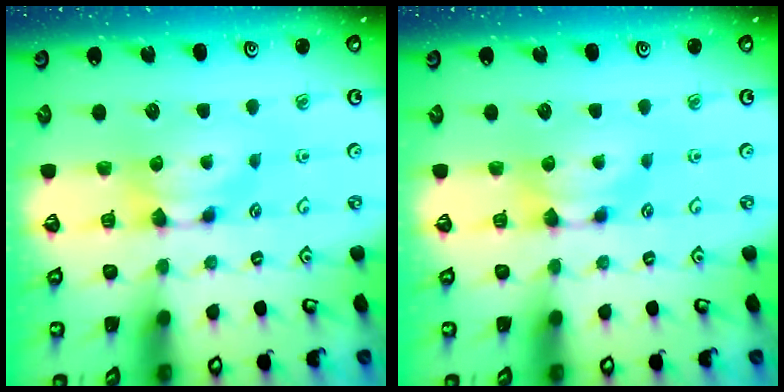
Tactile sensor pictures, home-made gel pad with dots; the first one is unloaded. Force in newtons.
{"total": 0.0}